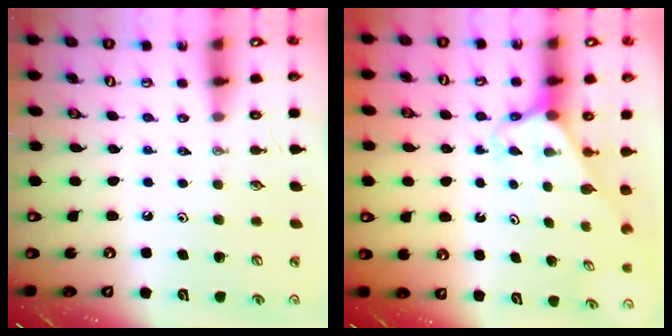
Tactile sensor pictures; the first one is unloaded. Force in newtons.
{"total": 2.5, "press": 2.5, "slide": 0.2}